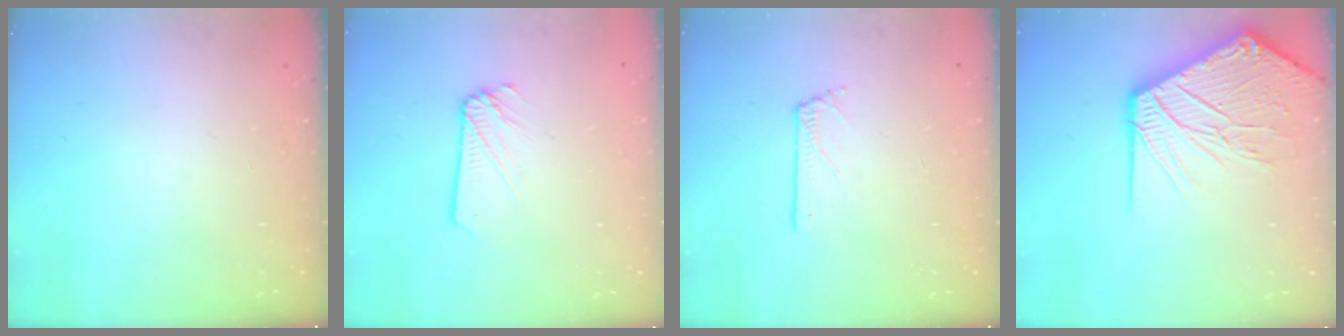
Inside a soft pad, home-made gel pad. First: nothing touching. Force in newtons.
{"total": 2.1, "press": 2.1, "slide": 0.3}
{"total": 0.6, "press": 0.6, "slide": 0.1}
{"total": 18.3, "press": 18.2, "slide": 2.4}